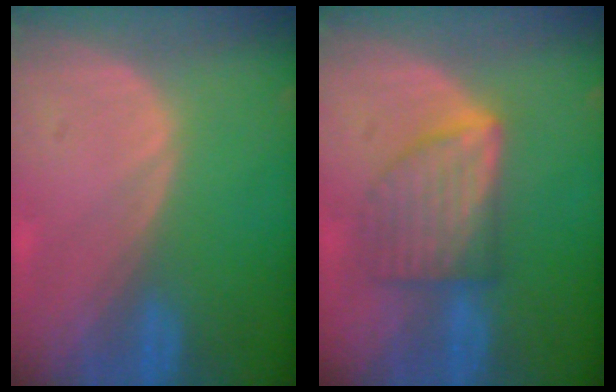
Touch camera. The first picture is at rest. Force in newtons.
{"total": 6.5, "press": 6.5, "slide": 0.1}